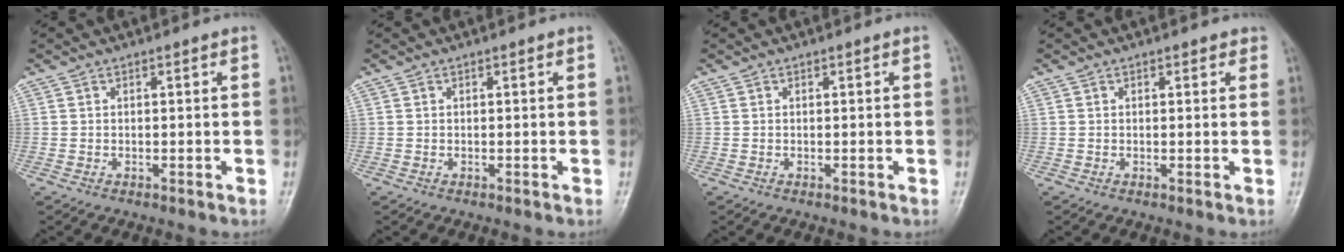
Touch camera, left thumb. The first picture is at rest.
{"total": 0.0}
{"total": 0.0}
{"total": 1.2, "force": [0.8, 0.7, 0.6], "torque": [0.004, -0.002, 0.004]}